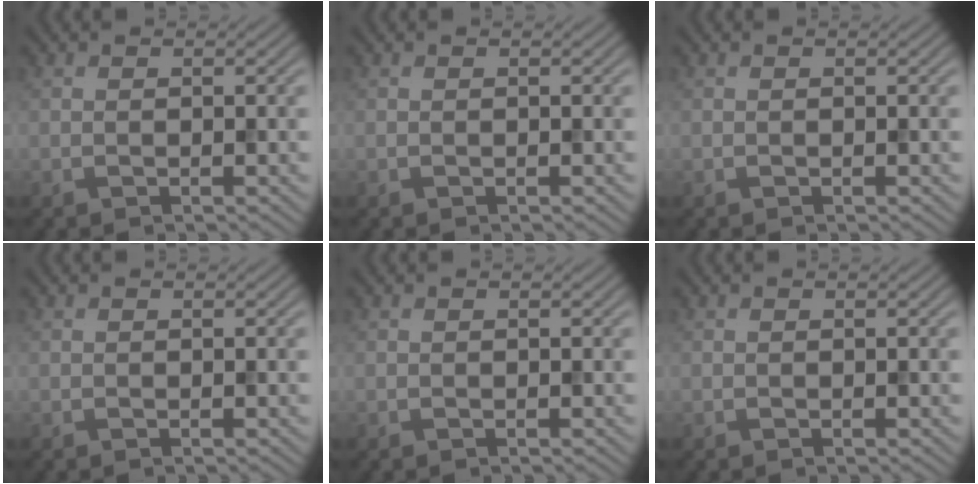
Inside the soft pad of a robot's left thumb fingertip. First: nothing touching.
{"total": 0.0}
{"total": 0.0}
{"total": 0.0}
{"total": 0.0}
{"total": 0.0}